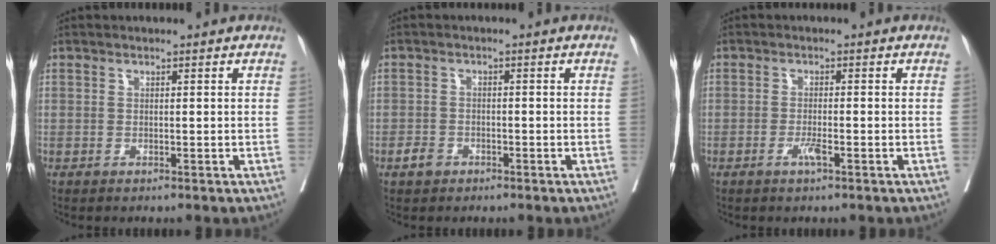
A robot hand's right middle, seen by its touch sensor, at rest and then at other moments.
{"total": 2.0, "force": [-1.3, 1.3, 0.7], "torque": [-0.015, 0.004, -0.019]}
{"total": 1.9, "force": [-1.0, 0.1, 1.6], "torque": [-0.030, -0.001, -0.018]}